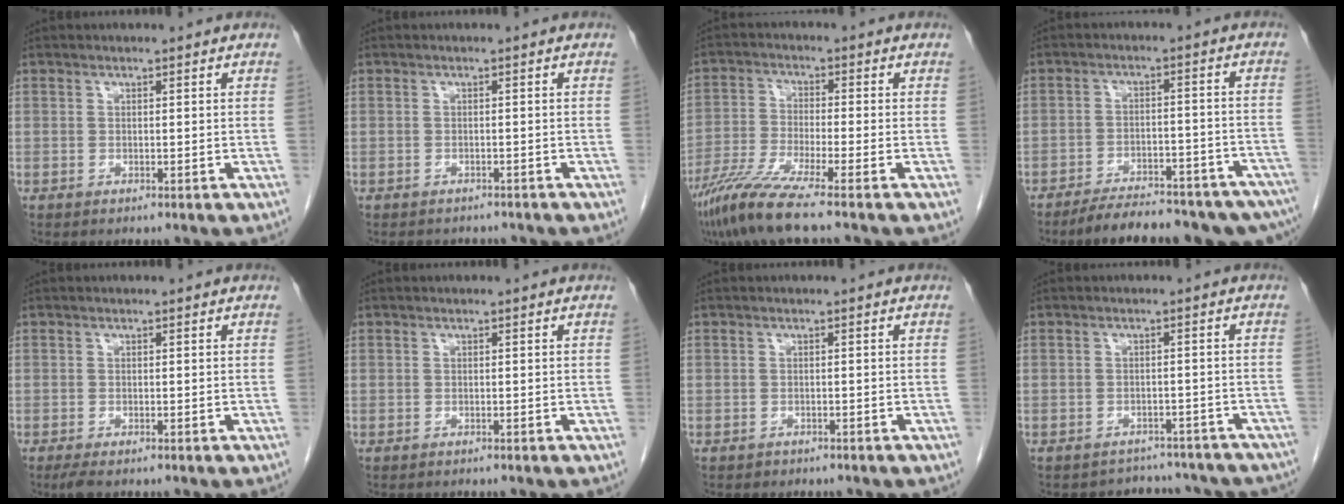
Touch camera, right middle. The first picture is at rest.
{"total": 3.9, "force": [-3.4, 1.6, 0.8], "torque": [-0.012, -0.002, -0.040]}
{"total": 8.5, "force": [-6.4, -1.0, 5.5], "torque": [-0.110, -0.035, -0.125]}
{"total": 18.1, "force": [-15.2, 3.6, 9.1], "torque": [-0.089, 0.009, -0.201]}
{"total": 1.7, "force": [-1.2, 0.4, 1.1], "torque": [-0.024, -0.006, -0.020]}
{"total": 0.0}
{"total": 1.5, "force": [-1.3, 0.8, 0.4], "torque": [-0.019, 0.000, -0.012]}
{"total": 10.4, "force": [-9.3, 4.7, 0.8], "torque": [0.001, 0.025, -0.094]}